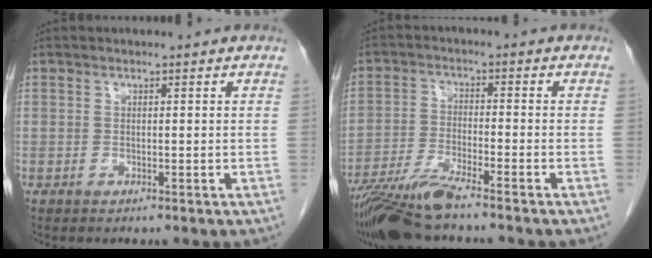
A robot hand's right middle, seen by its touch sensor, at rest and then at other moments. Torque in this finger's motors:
{"motor_torque": [1.14, -1.00, 0.17, 0.08]}